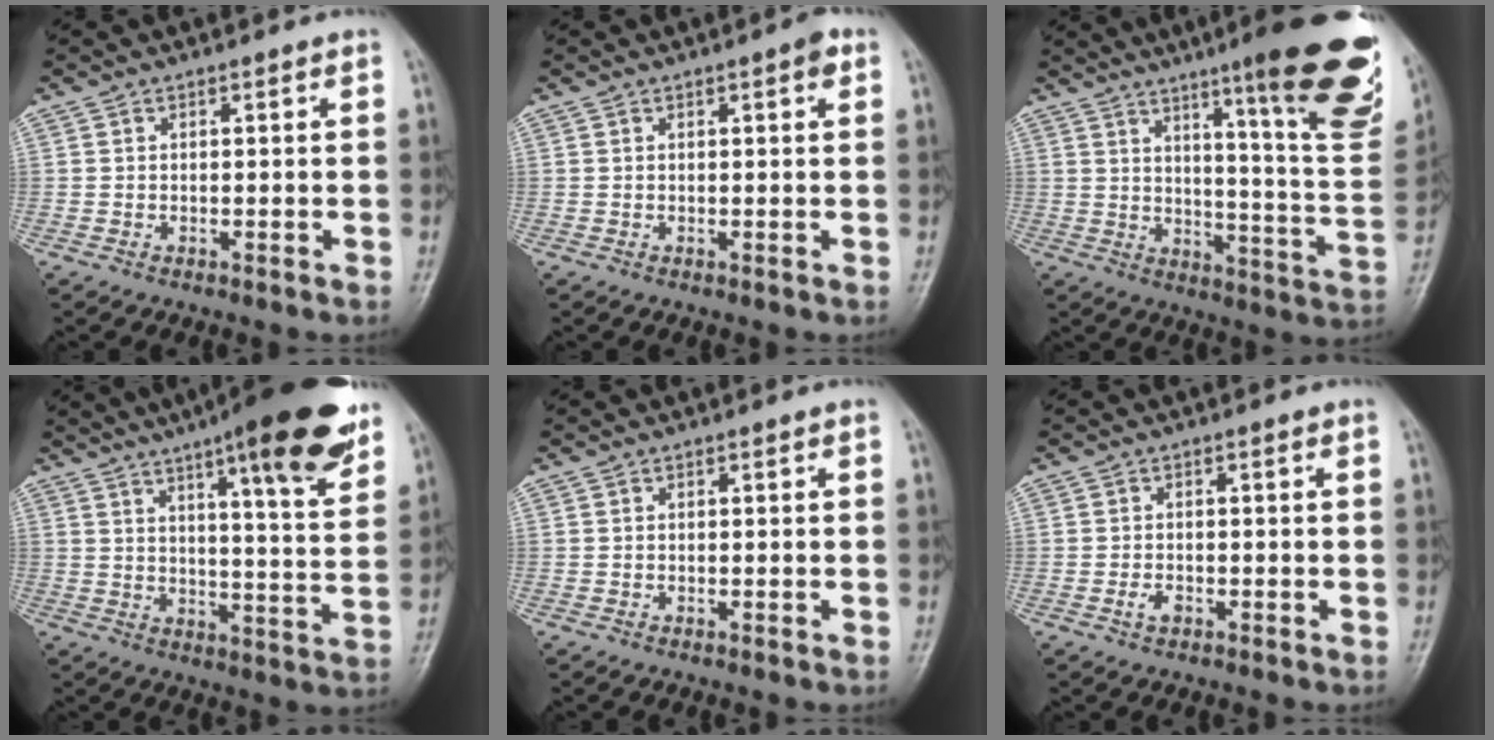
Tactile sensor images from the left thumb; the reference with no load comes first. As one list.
[{"total": 2.0, "force": [0.9, 0.5, 1.7], "torque": [-0.023, 0.001, 0.009]}, {"total": 20.9, "force": [11.9, 3.1, 16.9], "torque": [-0.190, -0.065, 0.157]}, {"total": 19.5, "force": [12.4, 3.4, 14.7], "torque": [-0.184, -0.050, 0.171]}, {"total": 0.0}, {"total": 1.8, "force": [-0.8, 1.1, 1.2], "torque": [-0.023, 0.004, -0.017]}]